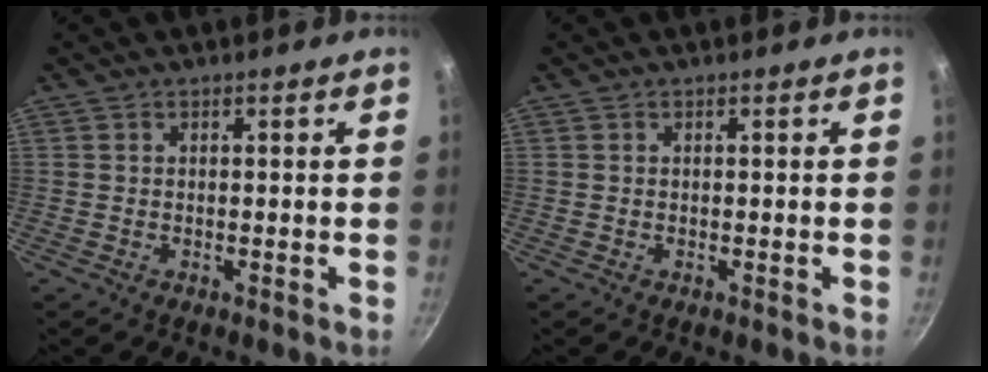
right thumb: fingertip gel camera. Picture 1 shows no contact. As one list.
[{"total": 0.0}]